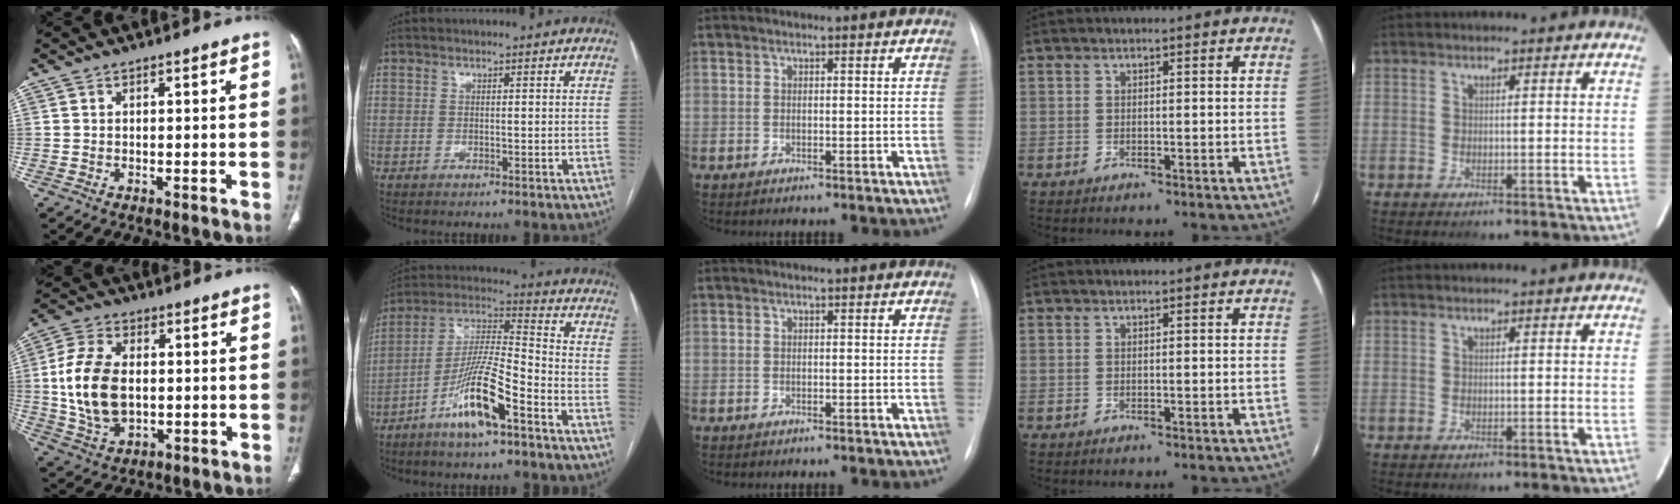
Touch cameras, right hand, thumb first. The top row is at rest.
{"thumb": {"total": 14.2, "force": [0.3, 8.9, 11.0], "torque": [-0.216, 0.001, 0.012]}, "index": {"total": 12.8, "force": [-6.8, 1.5, 10.8], "torque": [-0.214, -0.005, -0.130]}}